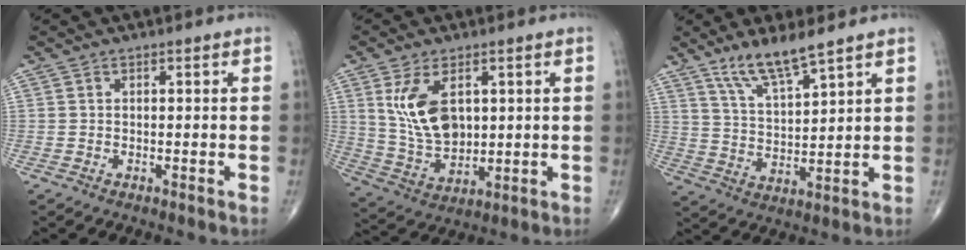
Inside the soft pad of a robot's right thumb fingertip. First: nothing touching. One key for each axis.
{"total": 11.4, "fx": 3.3, "fy": 6.6, "fz": 8.7, "tx": -0.154, "ty": -0.017, "tz": 0.077}
{"total": 9.0, "fx": 6.7, "fy": 1.7, "fz": 5.8, "tx": -0.108, "ty": -0.045, "tz": 0.137}